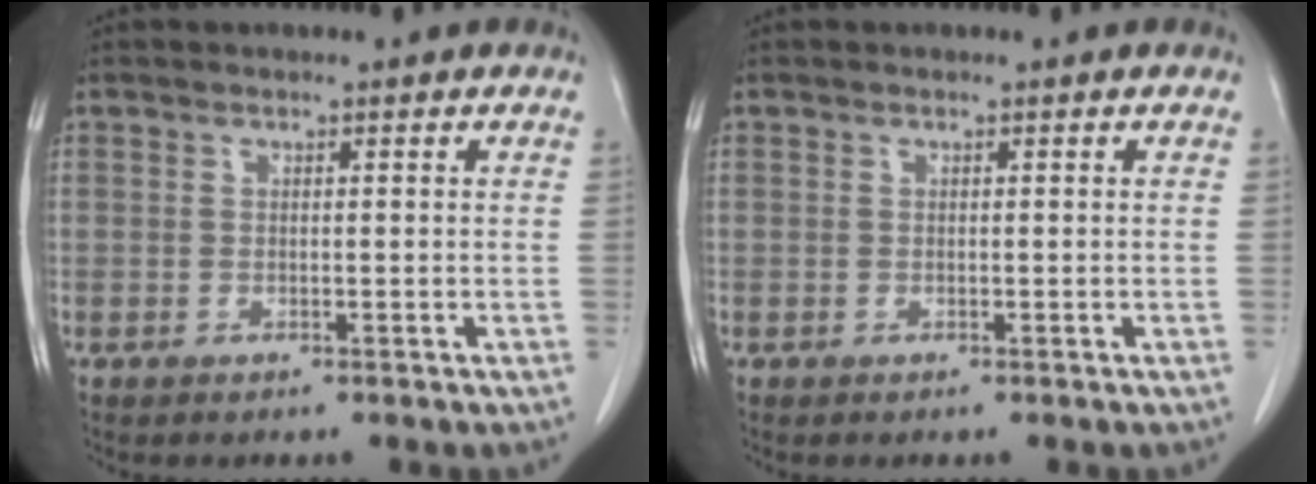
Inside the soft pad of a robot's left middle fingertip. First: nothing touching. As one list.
[{"total": 0.0}]